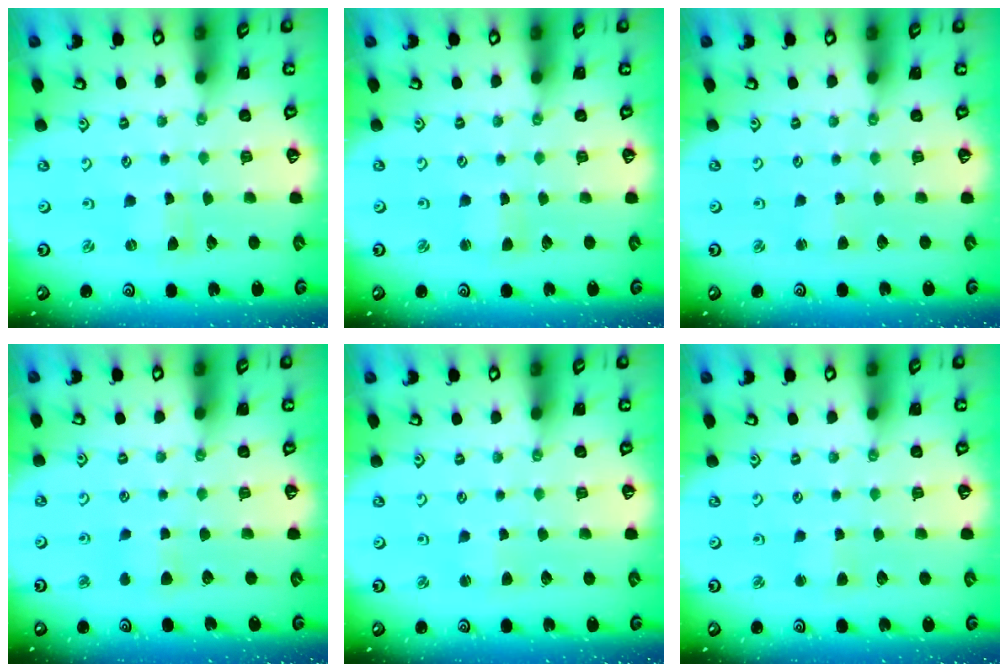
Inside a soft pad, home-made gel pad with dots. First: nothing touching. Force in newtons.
{"total": 1.2, "press": 1.2, "slide": 0.2}
{"total": 0.7, "press": 0.7, "slide": 0.1}
{"total": 4.6, "press": 4.5, "slide": 0.6}
{"total": 1.3, "press": 1.2, "slide": 0.2}
{"total": 2.2, "press": 2.2, "slide": 0.3}